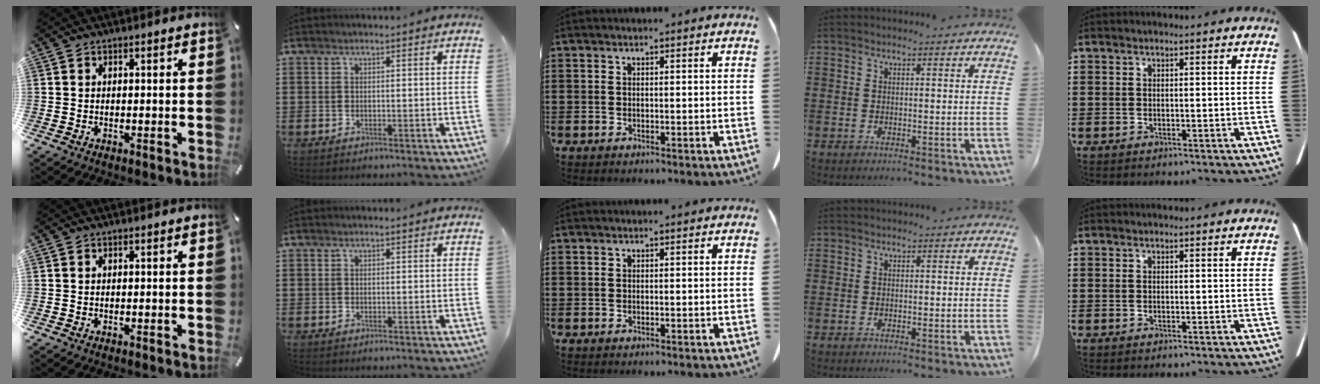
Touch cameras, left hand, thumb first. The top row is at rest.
{}